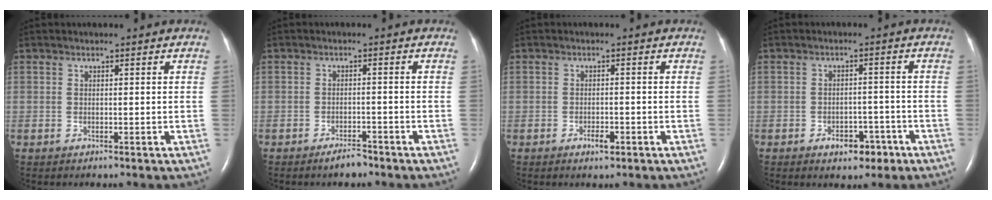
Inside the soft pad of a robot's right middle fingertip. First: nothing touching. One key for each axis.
{"total": 2.4, "fx": -2.0, "fy": 0.7, "fz": 1.0, "tx": -0.022, "ty": -0.001, "tz": -0.031}
{"total": 1.8, "fx": -1.1, "fy": 0.6, "fz": 1.3, "tx": -0.025, "ty": 0.000, "tz": -0.015}
{"total": 4.3, "fx": -2.6, "fy": 2.5, "fz": 2.4, "tx": -0.028, "ty": 0.007, "tz": -0.030}